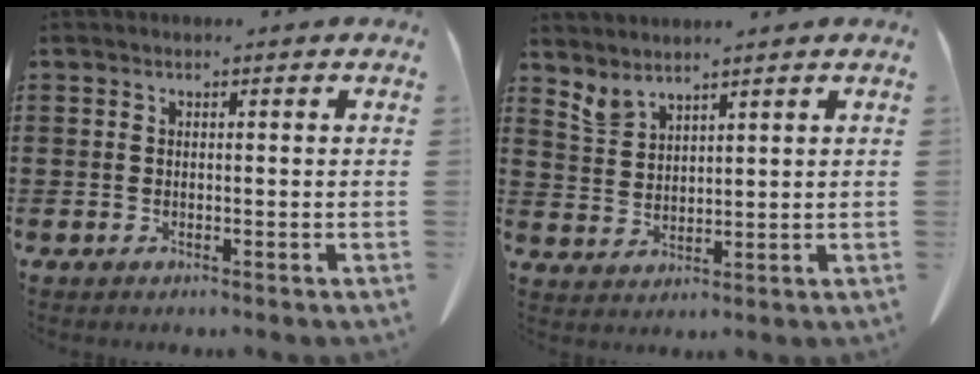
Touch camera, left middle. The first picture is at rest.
{"total": 3.0, "force": [2.9, 0.4, 0.7], "torque": [-0.023, -0.005, 0.055]}